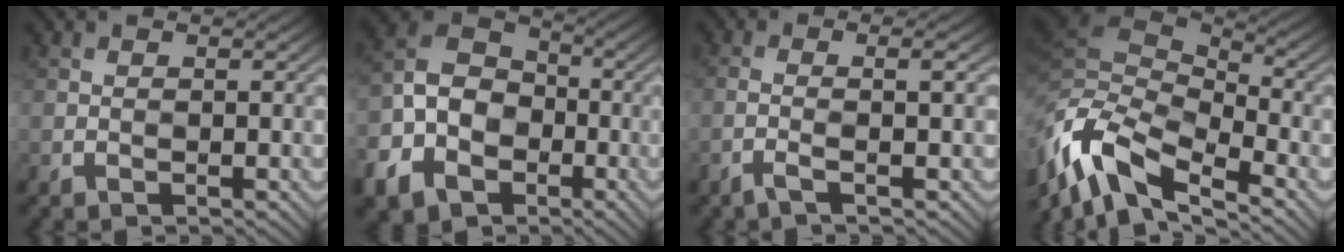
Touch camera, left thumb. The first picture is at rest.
{"total": 11.8, "force": [-4.0, 9.2, 6.2], "torque": [-0.169, -0.031, -0.087]}
{"total": 3.0, "force": [0.4, 0.3, 2.9], "torque": [-0.027, 0.014, -0.015]}
{"total": 11.8, "force": [-3.3, 6.2, 9.4], "torque": [-0.236, -0.002, -0.054]}